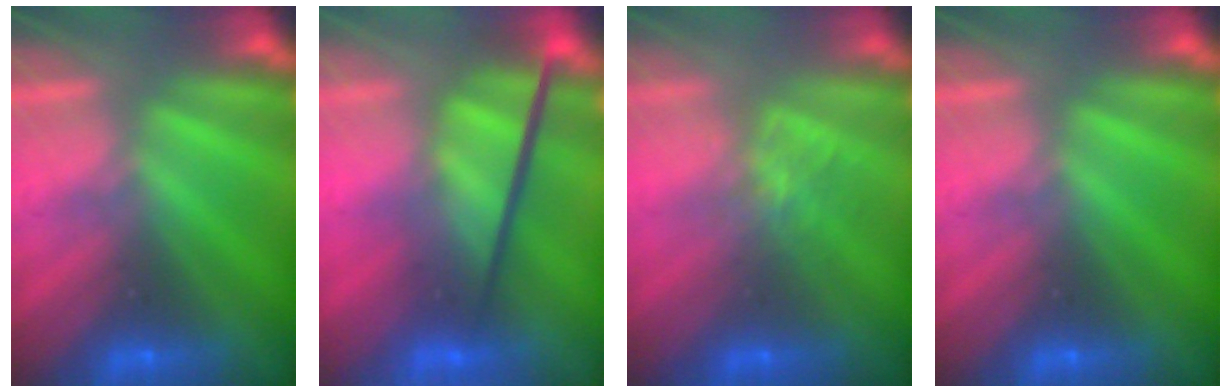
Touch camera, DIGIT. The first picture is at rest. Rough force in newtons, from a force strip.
{"total": 3.7}
{"total": 1.4}
{"total": 0.0}